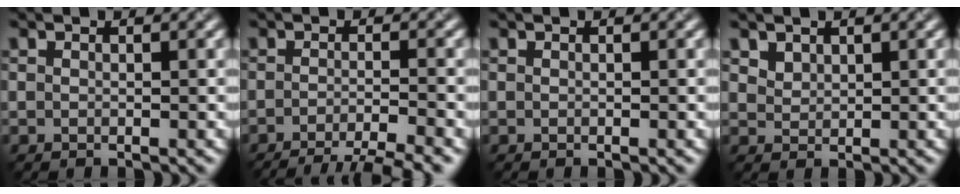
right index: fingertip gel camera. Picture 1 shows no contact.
{"total": 6.0, "force": [-4.3, 1.1, 4.0], "torque": [-0.052, -0.013, -0.068]}
{"total": 0.0}
{"total": 1.3, "force": [1.0, 0.8, 0.3], "torque": [-0.008, -0.005, 0.025]}